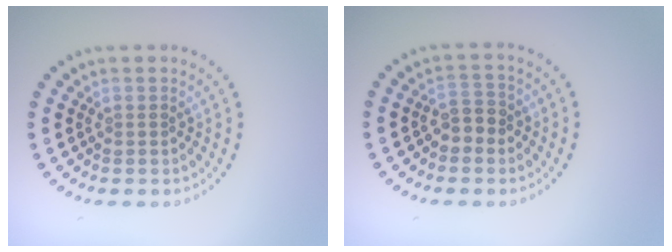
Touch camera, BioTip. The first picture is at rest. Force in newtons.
{"total": 2.1, "press": 2.0, "slide": 0.5}